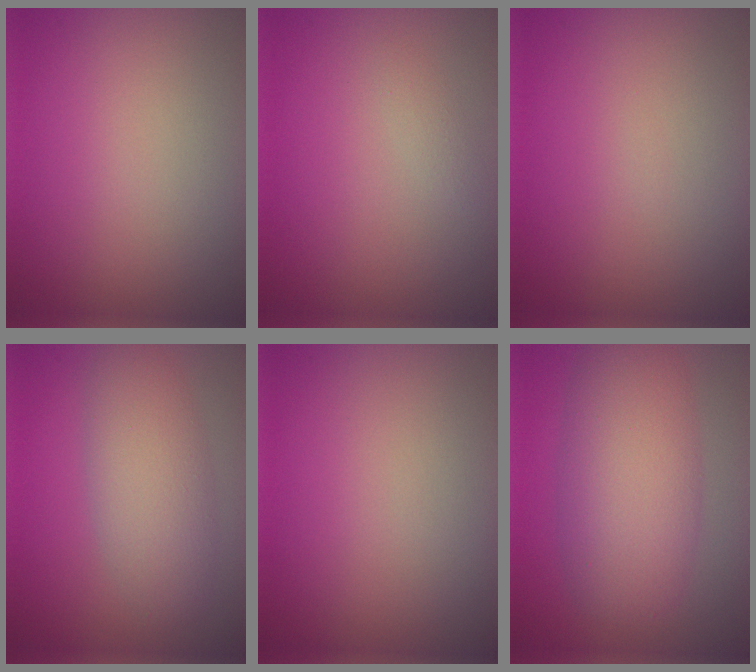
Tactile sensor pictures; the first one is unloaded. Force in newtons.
{"total": 0.7, "press": 0.7, "slide": 0.1}
{"total": 0.0}
{"total": 4.5, "press": 4.5, "slide": 0.2}
{"total": 0.0}
{"total": 7.2, "press": 7.2, "slide": 0.2}